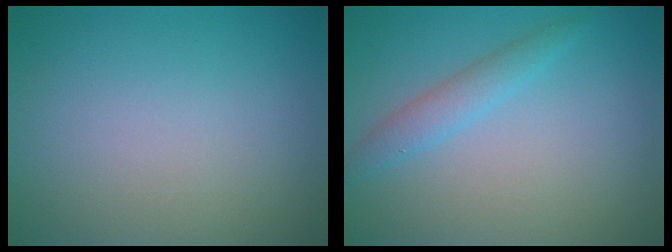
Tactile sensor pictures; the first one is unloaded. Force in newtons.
{"total": 2.0, "press": 2.0, "slide": 0.1}